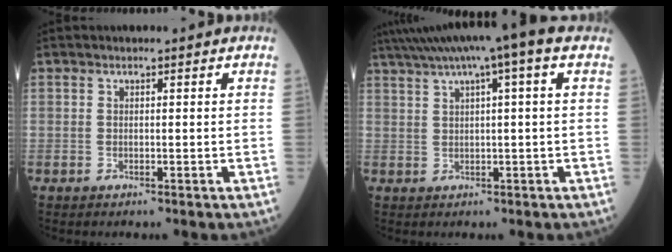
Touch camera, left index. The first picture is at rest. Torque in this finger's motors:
{"motor_torque": [0.29, -1.55, 0.14, 0.17]}